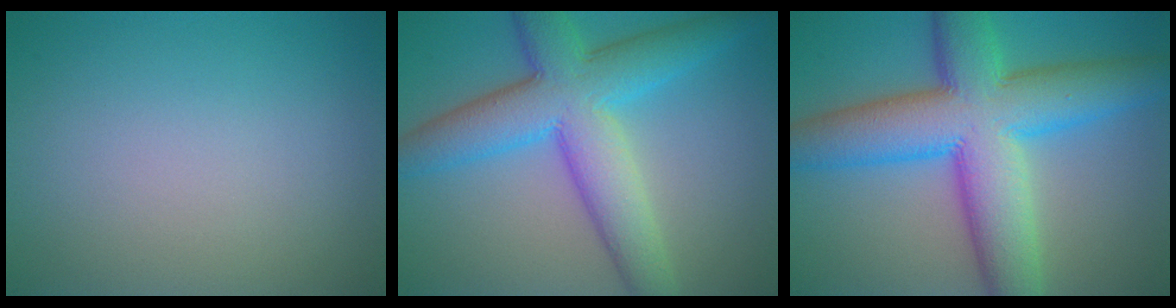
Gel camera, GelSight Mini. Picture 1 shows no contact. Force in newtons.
{"total": 9.0, "press": 9.0, "slide": 0.1}
{"total": 12.4, "press": 12.4, "slide": 0.0}